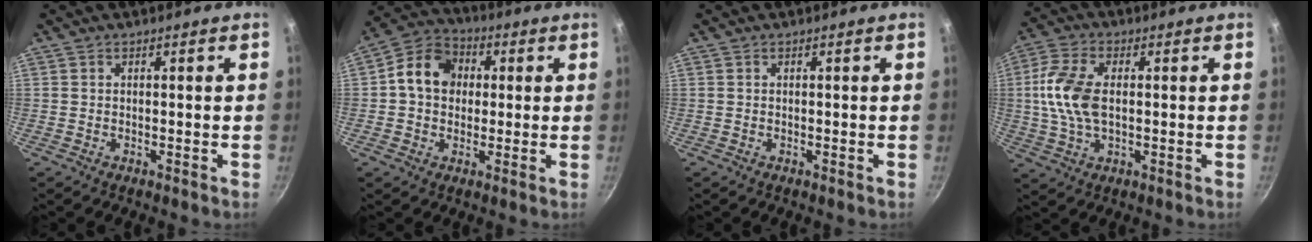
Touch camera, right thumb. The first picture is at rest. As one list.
[{"total": 10.4, "force": [1.3, 8.6, 5.7], "torque": [-0.068, 0.018, 0.000]}, {"total": 0.0}, {"total": 10.8, "force": [0.6, 6.1, 8.9], "torque": [-0.180, 0.012, 0.006]}]